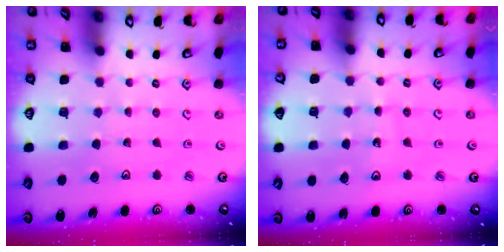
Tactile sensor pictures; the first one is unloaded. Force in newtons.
{"total": 7.8, "press": 7.6, "slide": 1.5}